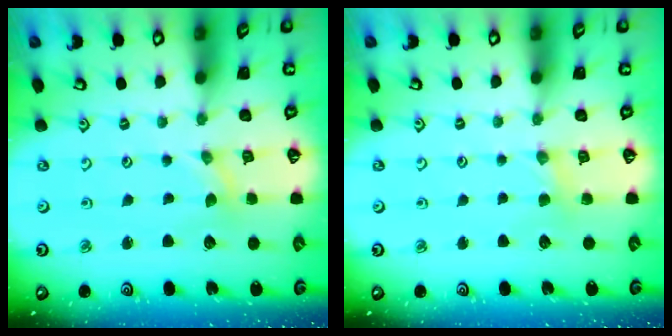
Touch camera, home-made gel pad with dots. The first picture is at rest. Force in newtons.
{"total": 2.8, "press": 2.8, "slide": 0.3}